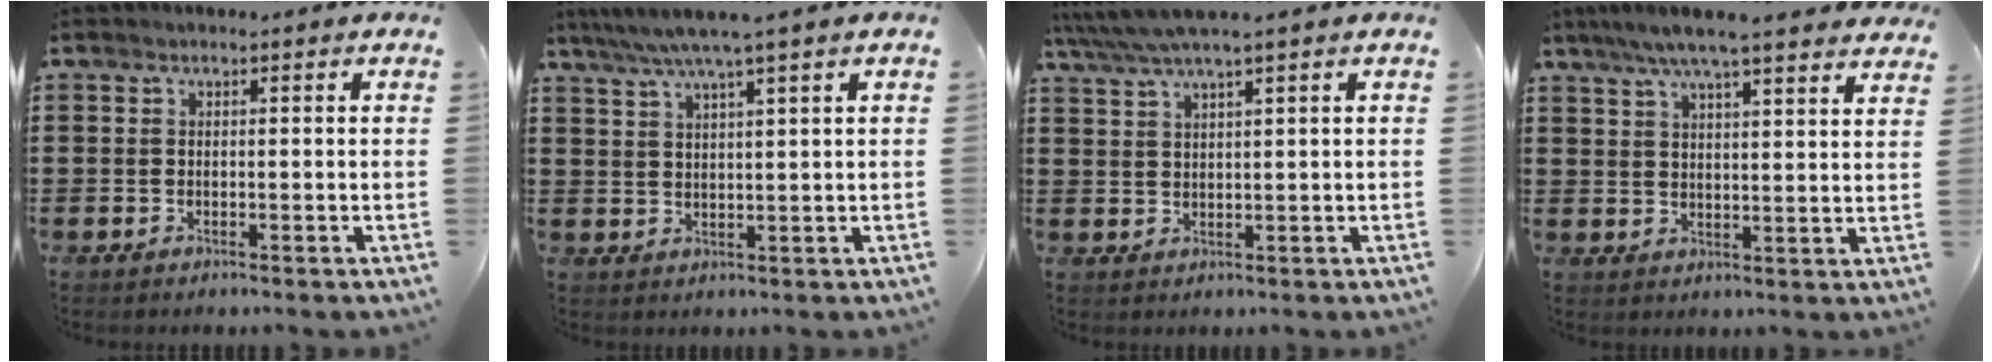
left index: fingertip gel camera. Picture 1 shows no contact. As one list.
[{"total": 4.1, "force": [2.9, -0.6, 2.8], "torque": [-0.062, -0.011, 0.049]}, {"total": 3.6, "force": [2.7, -0.1, 2.4], "torque": [-0.055, -0.005, 0.047]}, {"total": 6.3, "force": [5.4, 0.1, 3.2], "torque": [-0.079, -0.015, 0.095]}]